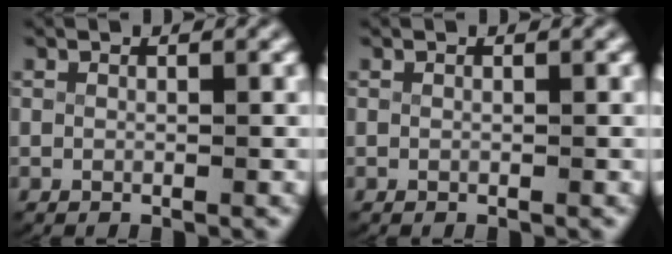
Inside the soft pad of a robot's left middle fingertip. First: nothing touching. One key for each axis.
{"total": 0.0}